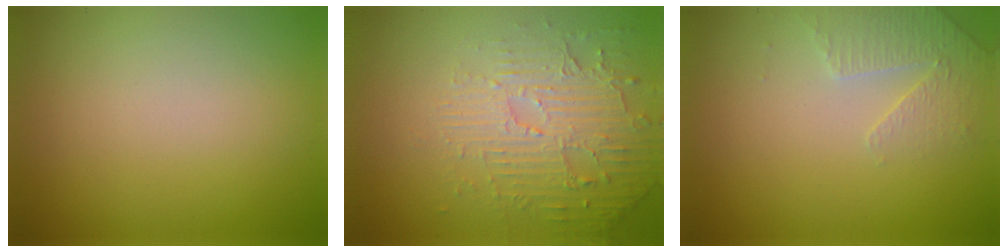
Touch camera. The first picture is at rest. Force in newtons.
{"total": 4.6, "press": 3.6, "slide": 2.8}
{"total": 2.3, "press": 2.2, "slide": 0.6}